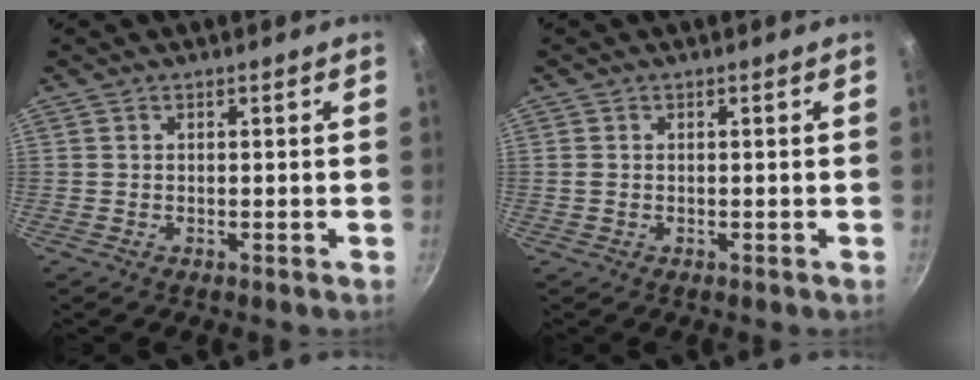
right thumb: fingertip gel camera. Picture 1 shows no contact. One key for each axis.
{"total": 1.0, "fx": -0.1, "fy": 0.9, "fz": 0.6, "tx": -0.012, "ty": 0.002, "tz": -0.003}